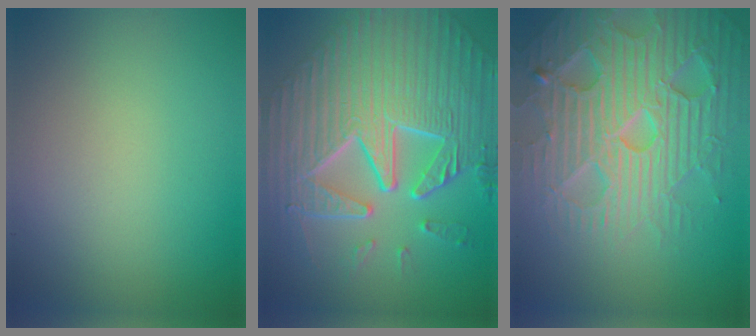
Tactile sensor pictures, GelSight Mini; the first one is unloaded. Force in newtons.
{"total": 10.8, "press": 7.4, "slide": 7.9}
{"total": 7.5, "press": 7.4, "slide": 1.4}